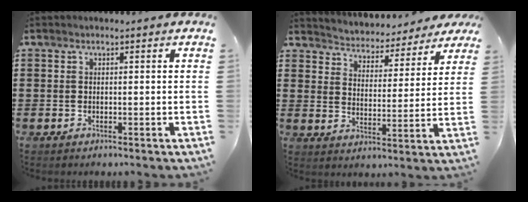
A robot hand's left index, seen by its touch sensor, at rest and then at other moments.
{"total": 3.5, "force": [3.5, 0.0, -0.3], "torque": [-0.019, -0.033, 0.053]}